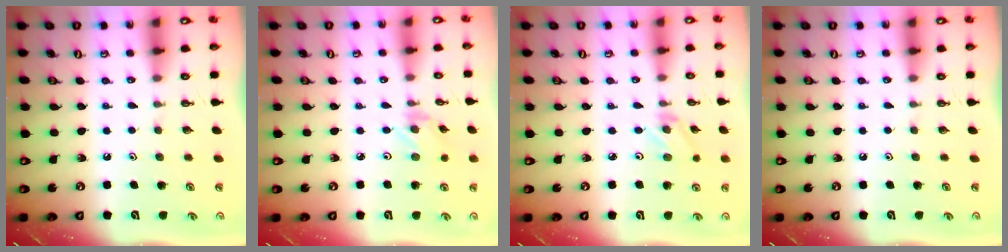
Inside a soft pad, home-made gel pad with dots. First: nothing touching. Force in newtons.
{"total": 0.8, "press": 0.6, "slide": 0.5}
{"total": 2.2, "press": 2.2, "slide": 0.3}
{"total": 0.0}